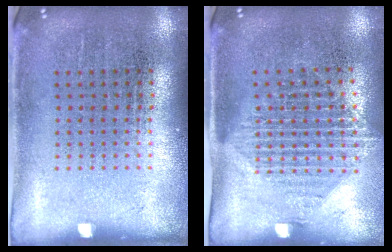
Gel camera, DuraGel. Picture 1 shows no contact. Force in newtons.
{"total": 1.4, "press": 1.2, "slide": 0.8}